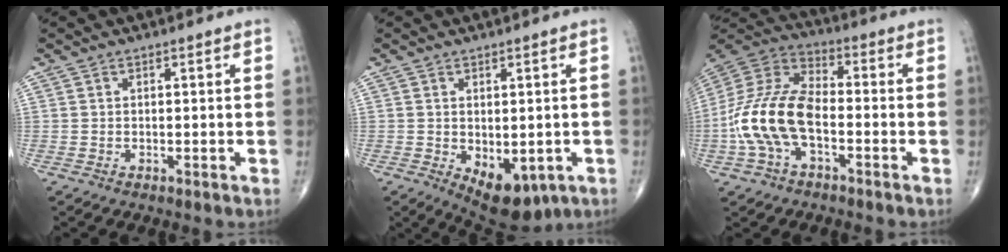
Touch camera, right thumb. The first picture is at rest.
{"total": 9.5, "force": [-3.1, 5.2, 7.4], "torque": [-0.083, -0.006, -0.026]}
{"total": 16.0, "force": [-3.7, 8.6, 13.0], "torque": [-0.273, 0.037, -0.075]}